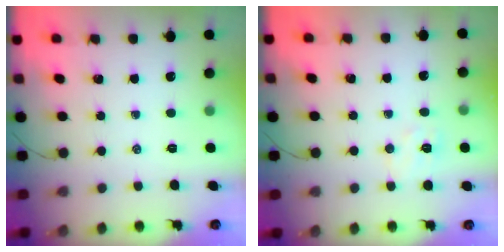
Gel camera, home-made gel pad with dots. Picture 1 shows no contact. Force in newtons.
{"total": 5.6, "press": 5.5, "slide": 1.1}